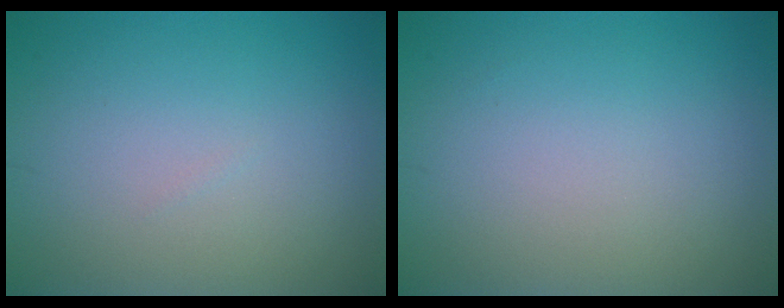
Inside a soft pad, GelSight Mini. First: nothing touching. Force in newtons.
{"total": 0.0}